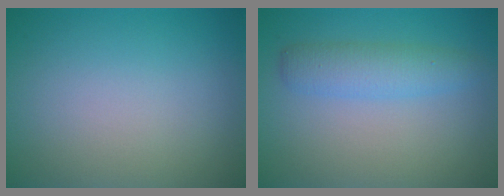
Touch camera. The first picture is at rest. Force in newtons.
{"total": 2.9, "press": 2.9, "slide": 0.1}